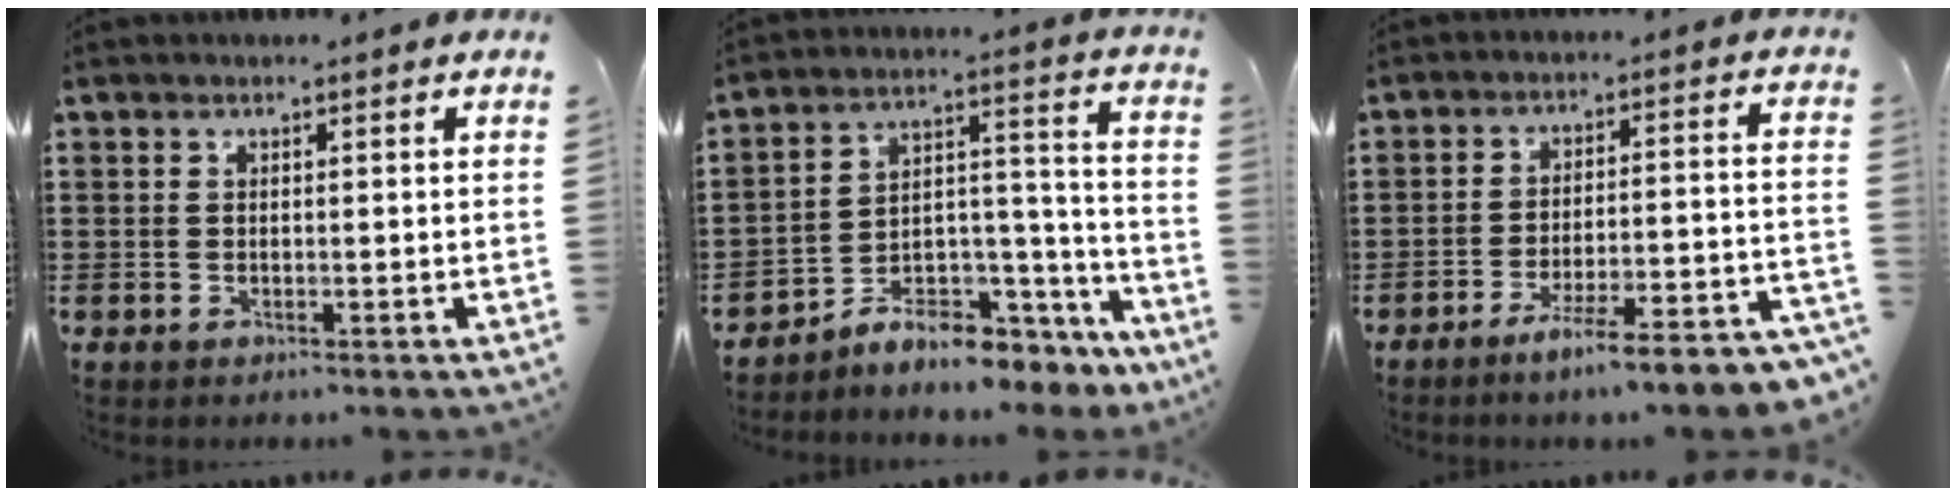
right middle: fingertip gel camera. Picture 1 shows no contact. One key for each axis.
{"total": 6.6, "fx": -6.2, "fy": 1.8, "fz": 1.2, "tx": -0.016, "ty": 0.004, "tz": -0.114}
{"total": 7.6, "fx": -6.6, "fy": -0.2, "fz": 3.9, "tx": -0.056, "ty": -0.007, "tz": -0.120}